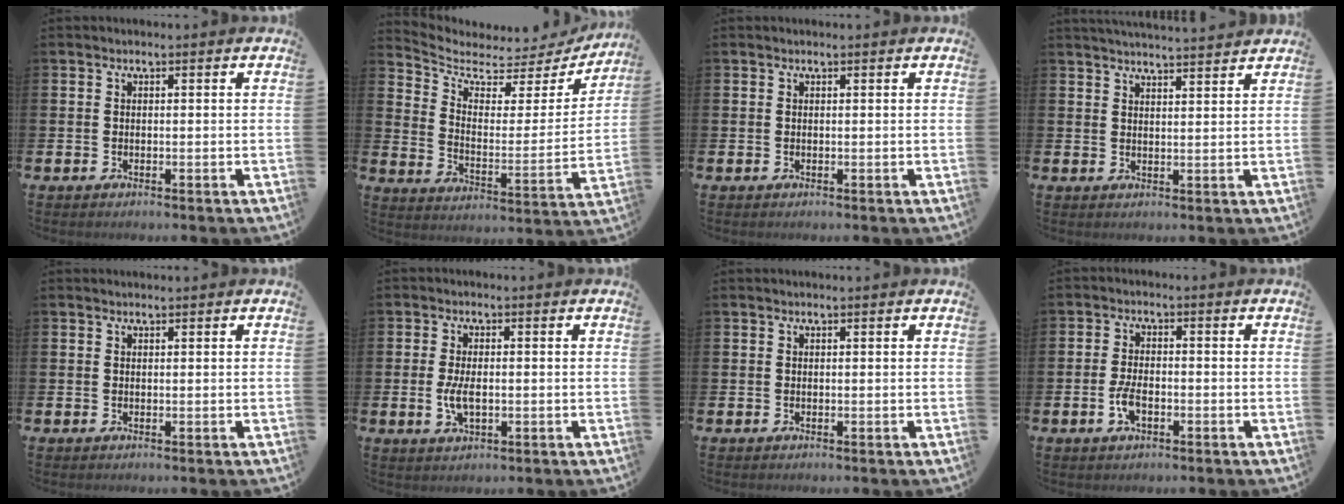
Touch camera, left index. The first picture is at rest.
{"total": 4.6, "force": [4.0, 2.1, 1.1], "torque": [-0.056, -0.036, 0.058]}
{"total": 0.0}
{"total": 3.6, "force": [3.6, -0.4, 0.1], "torque": [-0.007, -0.022, 0.064]}
{"total": 0.5, "force": [0.5, 0.1, 0.0], "torque": [0.008, -0.003, 0.007]}
{"total": 3.5, "force": [-0.3, 1.6, 3.1], "torque": [-0.056, 0.001, -0.006]}
{"total": 0.0}
{"total": 3.4, "force": [-1.2, 1.5, 2.8], "torque": [-0.054, 0.001, -0.023]}